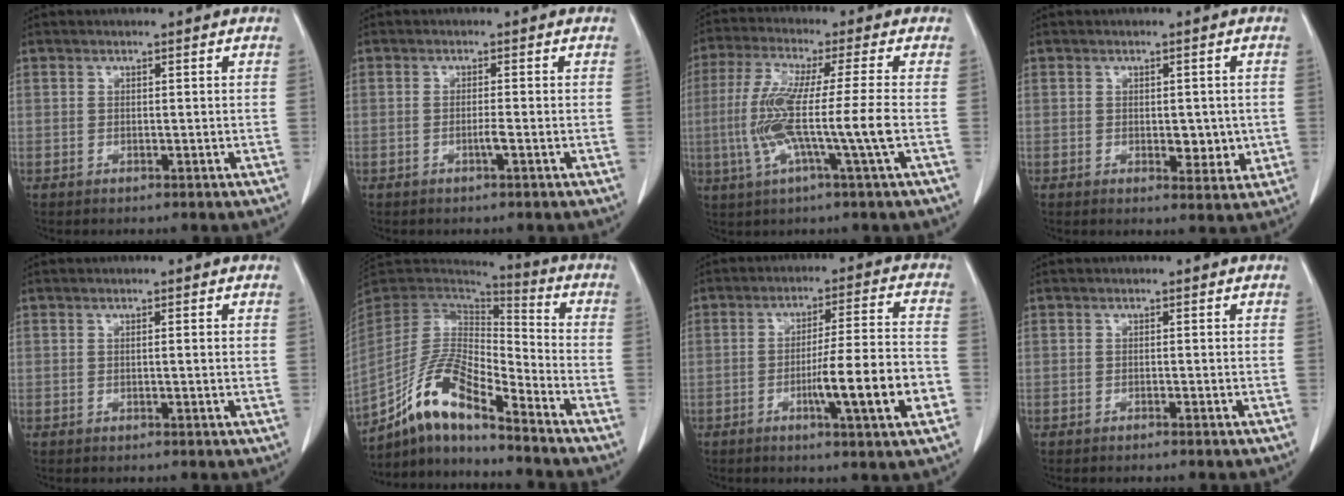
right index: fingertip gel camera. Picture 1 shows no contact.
{"total": 1.3, "force": [-0.6, -0.2, 1.2], "torque": [-0.025, -0.001, -0.010]}
{"total": 11.5, "force": [-2.0, -1.2, 11.2], "torque": [-0.228, -0.009, -0.043]}
{"total": 4.2, "force": [-0.4, 2.2, 3.6], "torque": [-0.040, -0.005, 0.002]}
{"total": 1.0, "force": [0.2, 0.1, 1.0], "torque": [-0.019, 0.002, 0.002]}
{"total": 14.0, "force": [-9.8, 2.6, 9.7], "torque": [-0.196, 0.008, -0.183]}
{"total": 12.3, "force": [-4.0, -0.1, 11.7], "torque": [-0.182, -0.006, -0.065]}
{"total": 0.9, "force": [-0.8, -0.1, 0.5], "torque": [-0.009, 0.001, -0.011]}